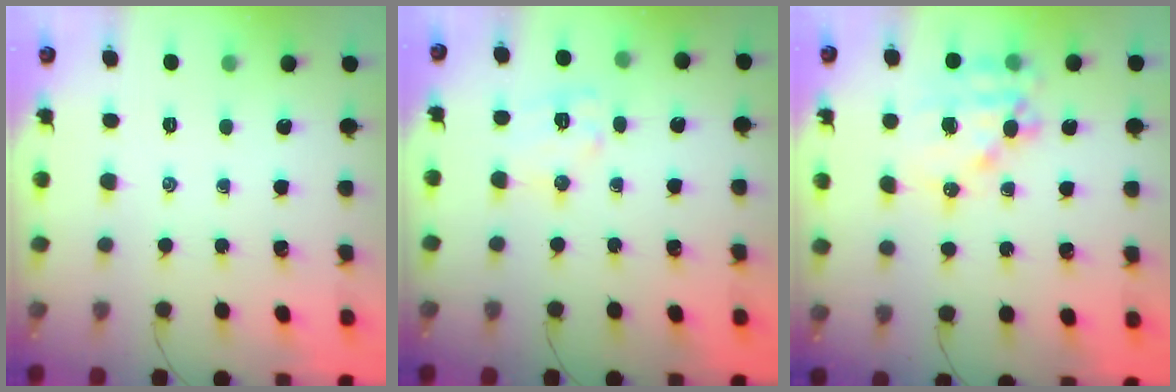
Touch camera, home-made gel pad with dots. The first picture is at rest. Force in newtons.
{"total": 10.0, "press": 10.0, "slide": 0.5}
{"total": 14.0, "press": 13.6, "slide": 3.1}